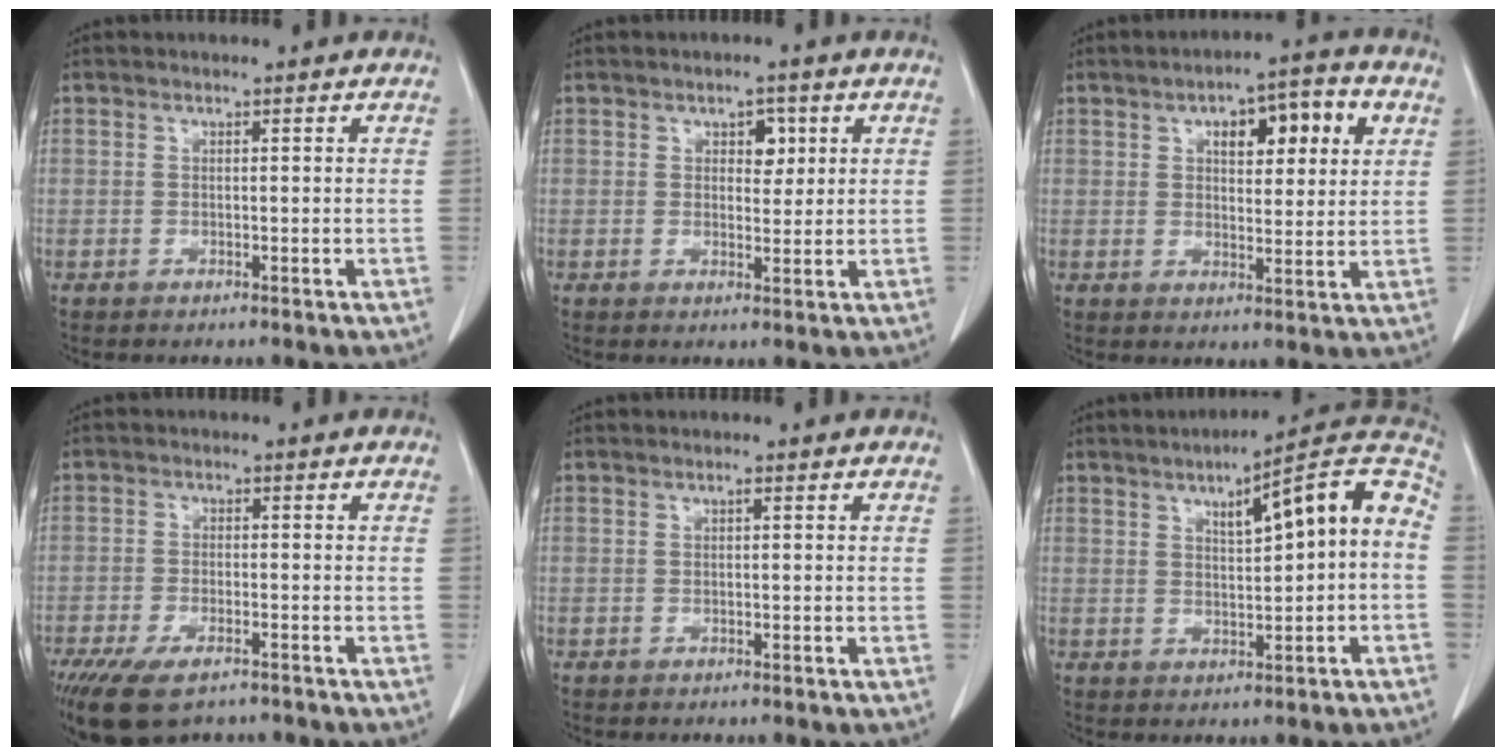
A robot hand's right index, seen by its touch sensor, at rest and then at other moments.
{"total": 3.0, "force": [1.2, 1.9, 2.0], "torque": [-0.023, 0.004, 0.017]}
{"total": 9.7, "force": [3.8, 3.5, 8.2], "torque": [-0.113, 0.021, 0.055]}
{"total": 10.1, "force": [-7.2, 4.0, 5.9], "torque": [-0.111, -0.015, -0.117]}
{"total": 0.0}
{"total": 12.2, "force": [2.0, 2.1, 11.9], "torque": [-0.158, 0.037, 0.024]}